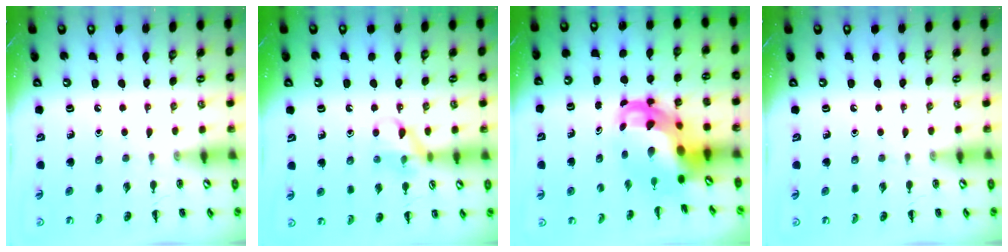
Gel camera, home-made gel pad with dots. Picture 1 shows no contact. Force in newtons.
{"total": 9.6, "press": 9.5, "slide": 1.6}
{"total": 7.6, "press": 7.4, "slide": 1.9}
{"total": 0.0}